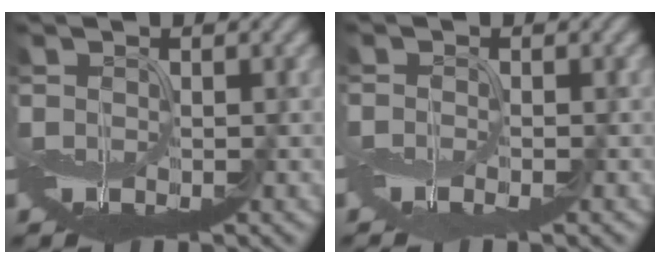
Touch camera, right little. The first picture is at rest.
{"total": 1.2, "force": [-1.0, -0.2, 0.6], "torque": [-0.015, -0.006, -0.023]}